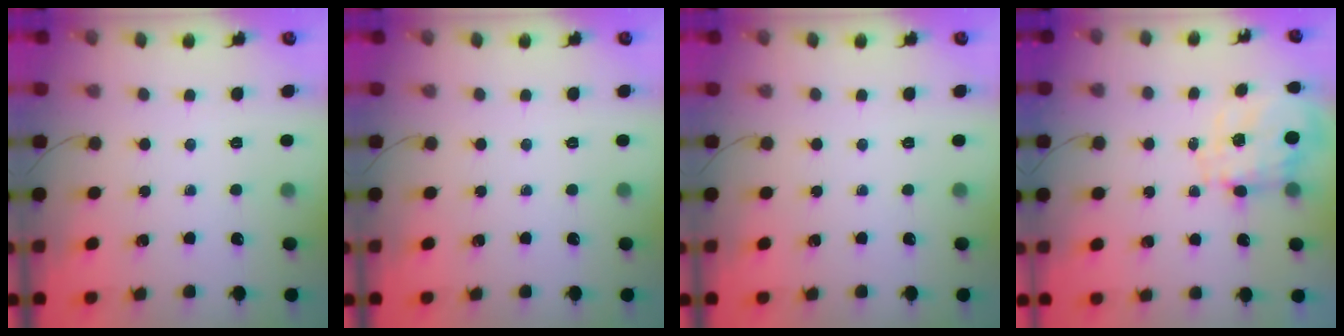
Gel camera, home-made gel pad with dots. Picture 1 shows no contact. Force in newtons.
{"total": 0.0}
{"total": 0.0}
{"total": 8.0, "press": 7.8, "slide": 1.6}